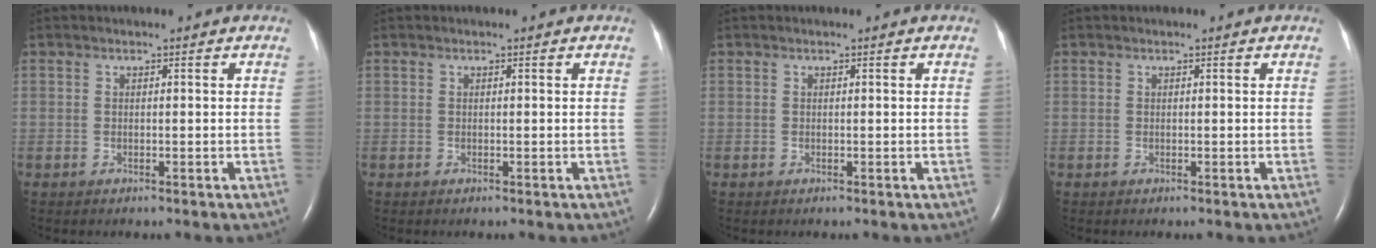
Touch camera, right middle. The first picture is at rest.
{"total": 0.0}
{"total": 0.0}
{"total": 0.0}